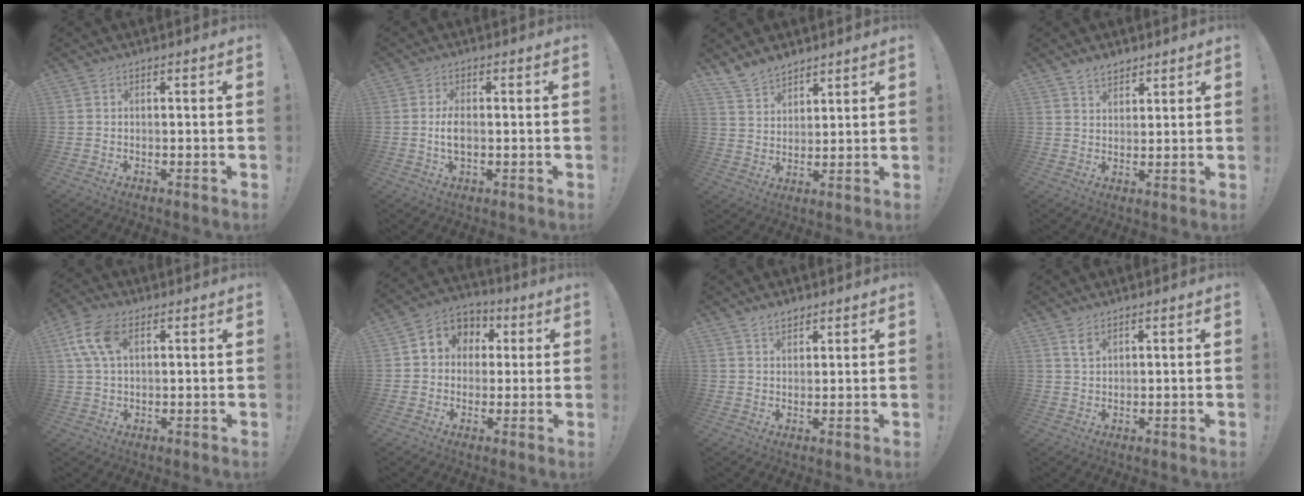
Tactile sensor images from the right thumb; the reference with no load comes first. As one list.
[{"total": 4.4, "force": [-0.4, 2.0, 3.9], "torque": [-0.083, 0.000, -0.010]}, {"total": 8.3, "force": [7.0, 4.0, 1.8], "torque": [-0.043, -0.043, 0.138]}, {"total": 4.7, "force": [3.9, 2.4, 1.0], "torque": [-0.014, -0.021, 0.072]}, {"total": 10.2, "force": [3.7, 5.6, 7.6], "torque": [-0.153, 0.004, 0.073]}, {"total": 7.2, "force": [0.3, 6.8, 2.4], "torque": [-0.030, 0.005, 0.012]}, {"total": 3.7, "force": [3.0, 2.0, 0.9], "torque": [-0.007, -0.019, 0.054]}, {"total": 3.3, "force": [2.2, 1.6, 1.8], "torque": [-0.024, -0.013, 0.038]}]